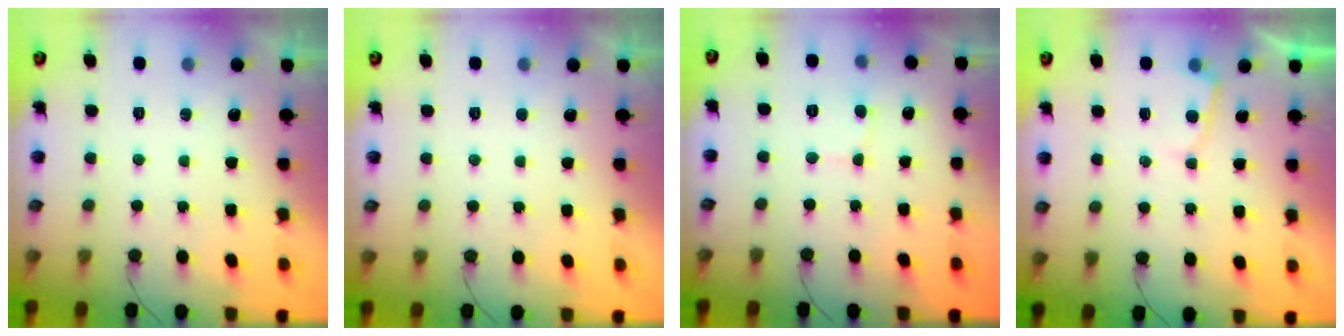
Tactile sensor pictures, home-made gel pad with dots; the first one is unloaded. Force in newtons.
{"total": 1.6, "press": 1.6, "slide": 0.2}
{"total": 2.9, "press": 2.8, "slide": 0.3}
{"total": 2.6, "press": 2.6, "slide": 0.2}